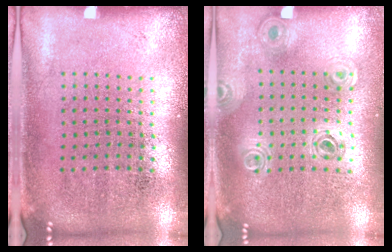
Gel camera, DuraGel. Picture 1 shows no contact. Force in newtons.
{"total": 0.8, "press": 0.8, "slide": 0.0}